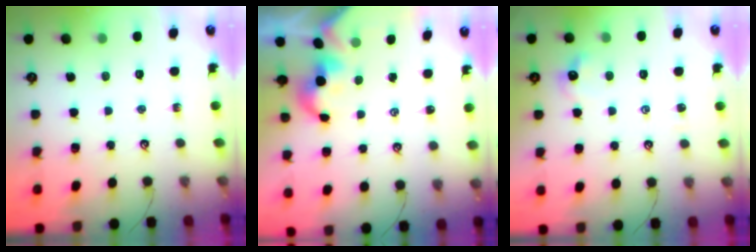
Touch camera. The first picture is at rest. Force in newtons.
{"total": 2.1, "press": 2.1, "slide": 0.3}
{"total": 2.7, "press": 2.7, "slide": 0.5}